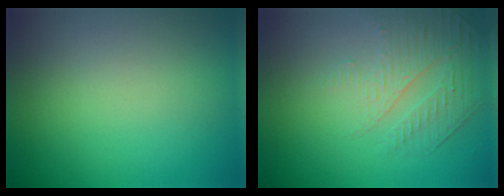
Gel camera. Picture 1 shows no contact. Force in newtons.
{"total": 2.2, "press": 1.7, "slide": 1.4}